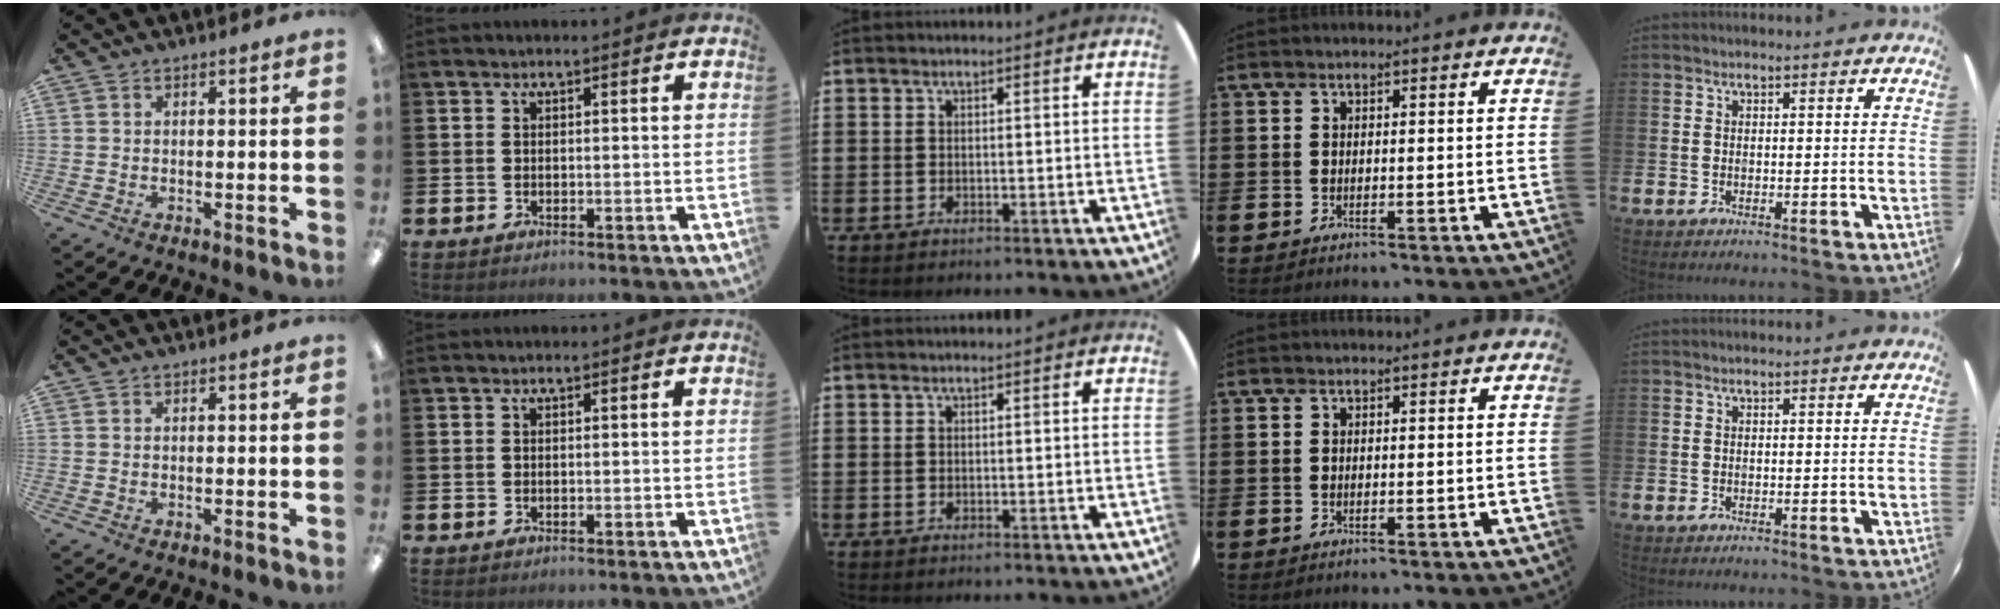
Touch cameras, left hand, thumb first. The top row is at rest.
{}